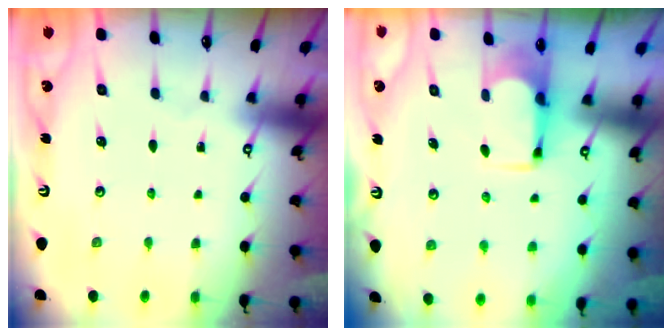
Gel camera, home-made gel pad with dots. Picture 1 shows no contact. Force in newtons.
{"total": 1.8, "press": 1.6, "slide": 0.8}